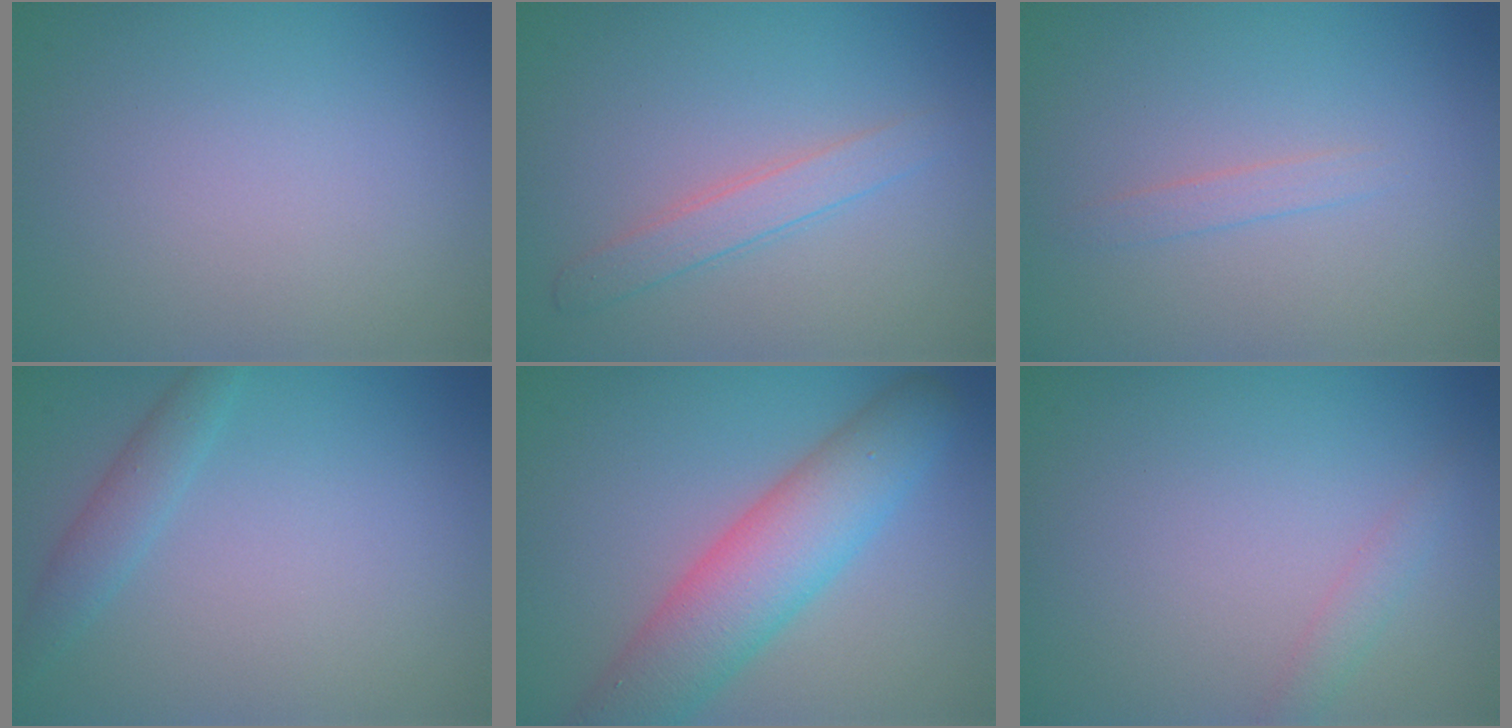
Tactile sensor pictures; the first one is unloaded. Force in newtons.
{"total": 2.1, "press": 2.1, "slide": 0.0}
{"total": 0.9, "press": 0.8, "slide": 0.1}
{"total": 1.8, "press": 1.8, "slide": 0.1}
{"total": 7.3, "press": 7.3, "slide": 0.4}
{"total": 1.3, "press": 1.3, "slide": 0.0}